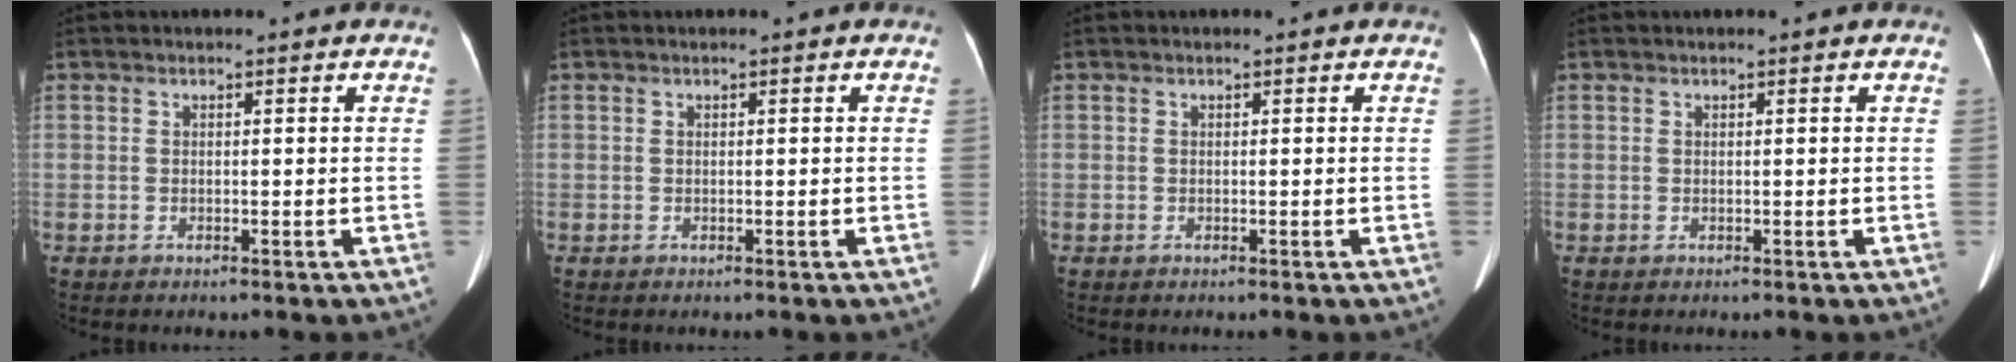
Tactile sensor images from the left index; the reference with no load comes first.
{"total": 0.0}
{"total": 0.0}
{"total": 0.0}